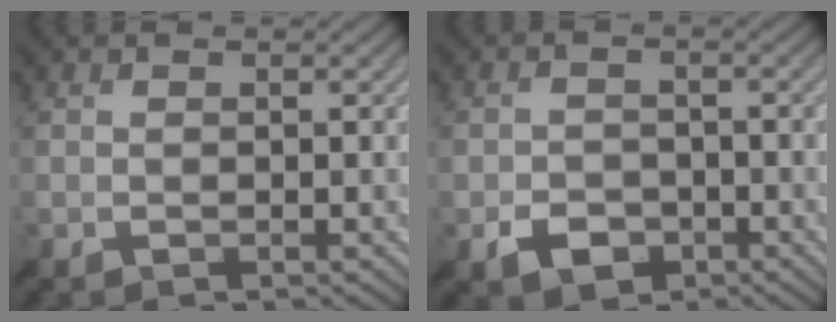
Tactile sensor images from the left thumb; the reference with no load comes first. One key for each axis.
{"total": 3.5, "fx": -1.9, "fy": 2.6, "fz": 1.5, "tx": -0.029, "ty": -0.007, "tz": -0.035}